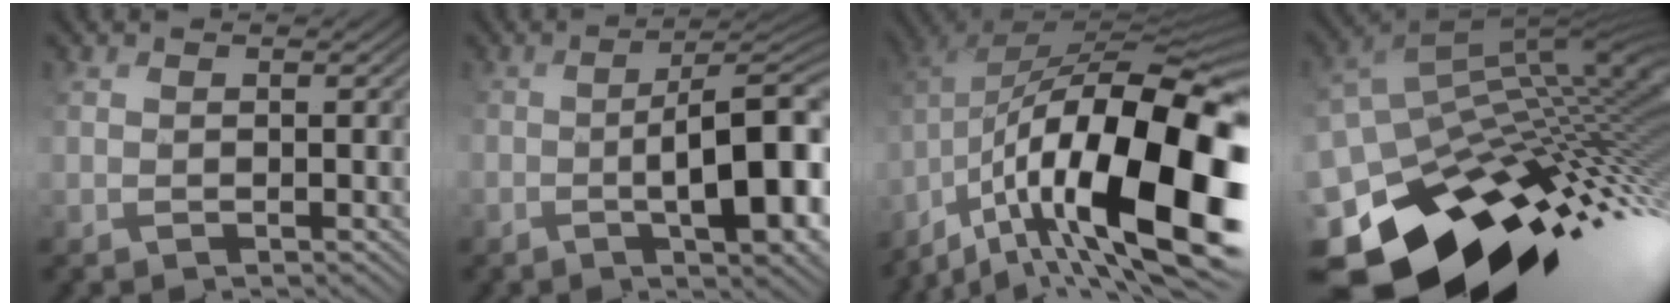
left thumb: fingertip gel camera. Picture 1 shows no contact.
{"total": 12.4, "force": [-2.9, 3.9, 11.3], "torque": [-0.150, -0.008, -0.027]}
{"total": 19.1, "force": [-8.4, 7.9, 15.3], "torque": [-0.284, -0.014, -0.135]}
{"total": 15.6, "force": [-7.6, 8.9, 10.3], "torque": [-0.219, -0.013, -0.115]}